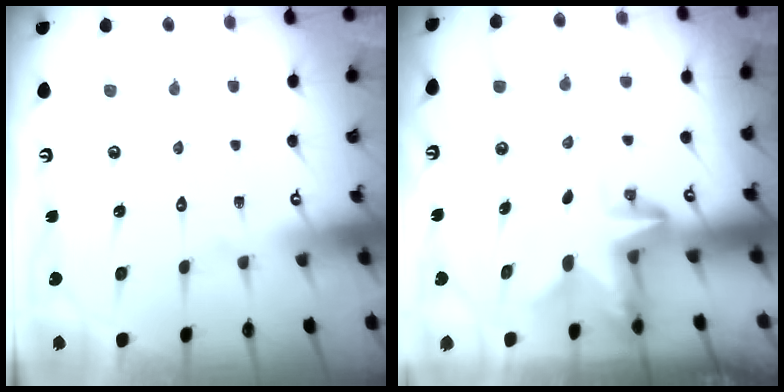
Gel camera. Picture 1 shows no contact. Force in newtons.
{"total": 2.5, "press": 2.5, "slide": 0.5}